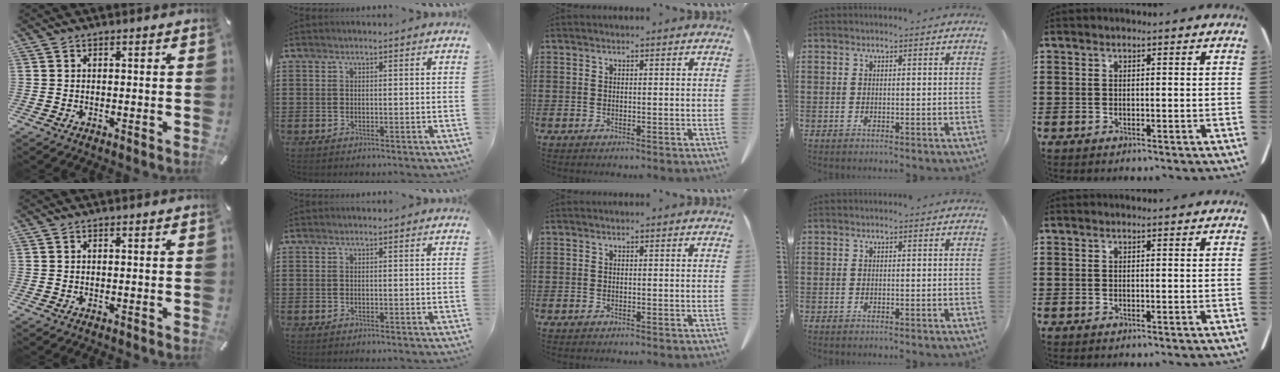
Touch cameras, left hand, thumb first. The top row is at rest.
{}